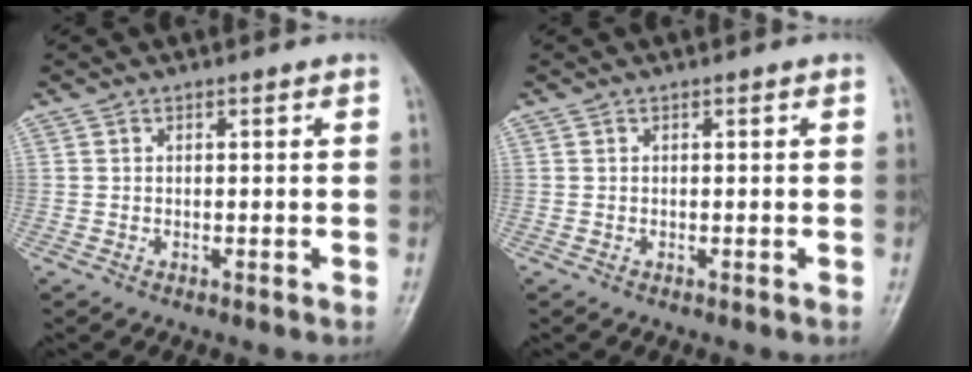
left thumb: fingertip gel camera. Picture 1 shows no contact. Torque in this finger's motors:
{"motor_torque": [0.00, 0.00, -0.01, -0.03, 0.00]}